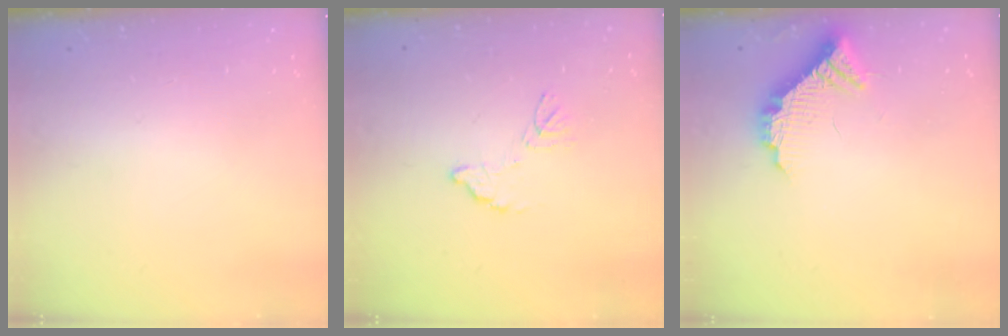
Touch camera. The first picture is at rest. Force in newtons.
{"total": 7.9, "press": 7.9, "slide": 0.4}
{"total": 10.4, "press": 10.4, "slide": 0.3}